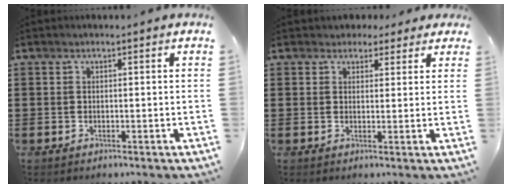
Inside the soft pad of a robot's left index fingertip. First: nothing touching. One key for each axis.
{"total": 2.5, "fx": 2.0, "fy": 1.6, "fz": 0.2, "tx": -0.006, "ty": 0.008, "tz": 0.034}